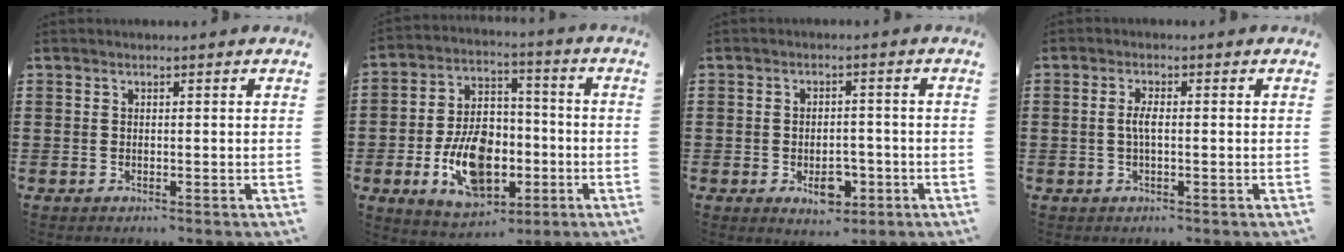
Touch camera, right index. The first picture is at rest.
{"total": 12.1, "force": [-3.4, 7.8, 8.5], "torque": [-0.160, 0.001, -0.060]}
{"total": 5.7, "force": [-2.2, 3.4, 4.0], "torque": [-0.049, 0.005, -0.040]}
{"total": 2.3, "force": [-0.2, 0.5, 2.2], "torque": [-0.048, -0.002, -0.007]}